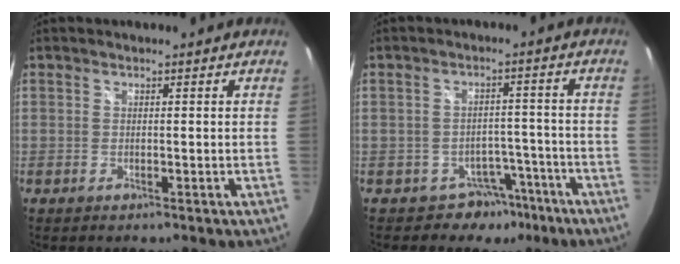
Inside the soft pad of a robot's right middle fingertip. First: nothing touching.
{"total": 6.1, "force": [-4.3, 4.2, 0.6], "torque": [-0.006, 0.034, -0.053]}